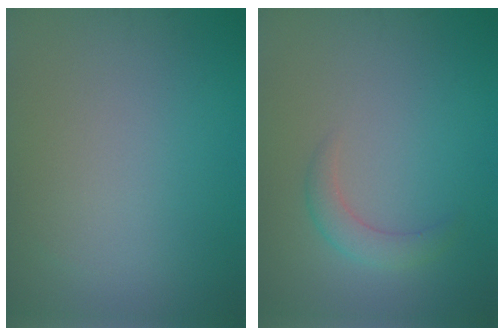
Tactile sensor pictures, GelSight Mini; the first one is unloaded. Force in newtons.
{"total": 2.0, "press": 2.0, "slide": 0.1}